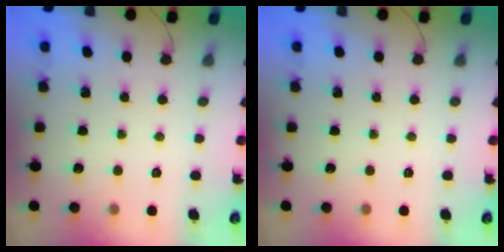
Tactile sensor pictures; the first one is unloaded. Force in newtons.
{"total": 0.0}